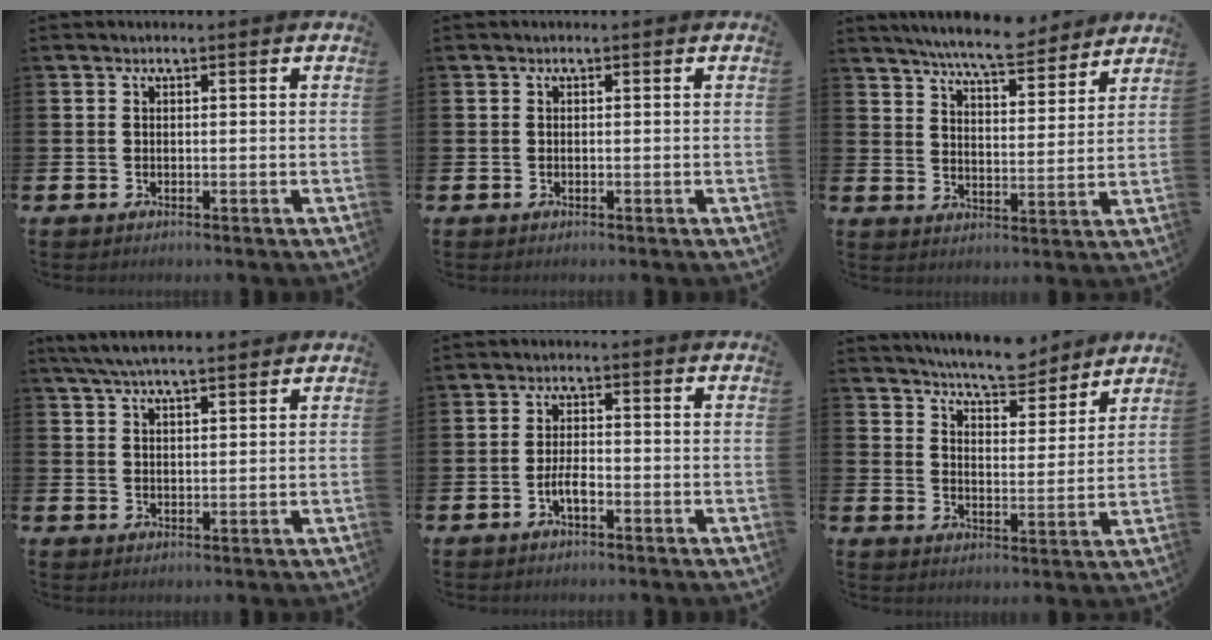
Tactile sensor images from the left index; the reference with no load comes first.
{"total": 0.0}
{"total": 7.7, "force": [7.4, 0.7, 2.0], "torque": [-0.053, -0.042, 0.131]}
{"total": 5.3, "force": [4.8, 0.8, 2.0], "torque": [-0.051, -0.011, 0.088]}
{"total": 2.8, "force": [-1.1, 1.0, 2.3], "torque": [-0.043, 0.004, -0.022]}
{"total": 7.1, "force": [6.9, 0.7, 1.2], "torque": [-0.038, -0.048, 0.123]}